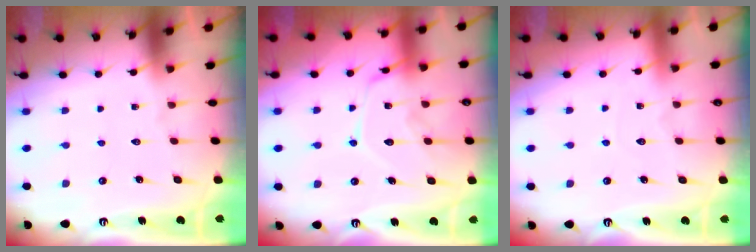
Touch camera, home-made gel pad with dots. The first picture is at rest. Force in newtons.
{"total": 14.5, "press": 14.4, "slide": 1.4}
{"total": 2.7, "press": 2.7, "slide": 0.3}